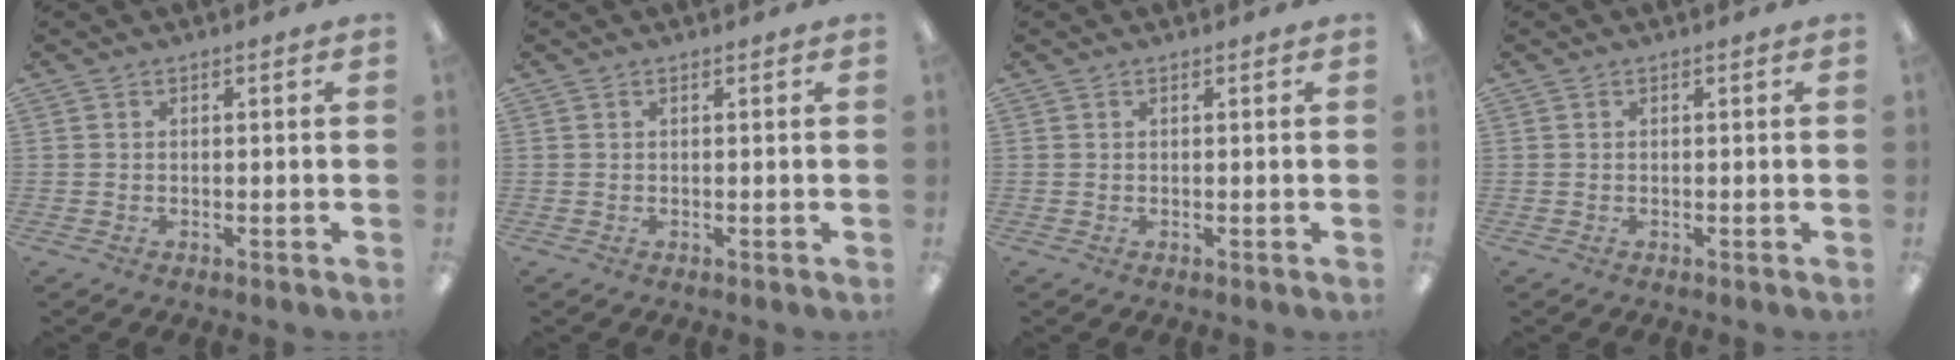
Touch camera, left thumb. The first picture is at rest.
{"total": 0.0}
{"total": 0.0}
{"total": 0.0}